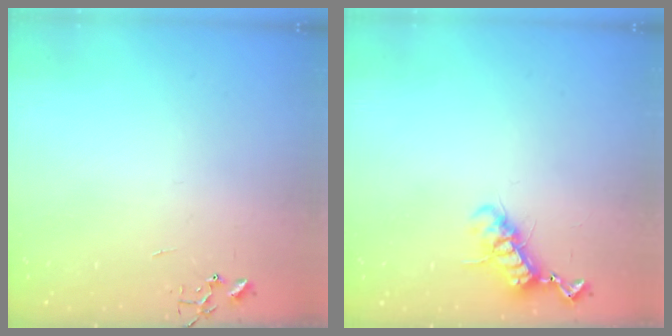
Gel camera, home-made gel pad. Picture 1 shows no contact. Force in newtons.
{"total": 11.1, "press": 11.1, "slide": 0.7}